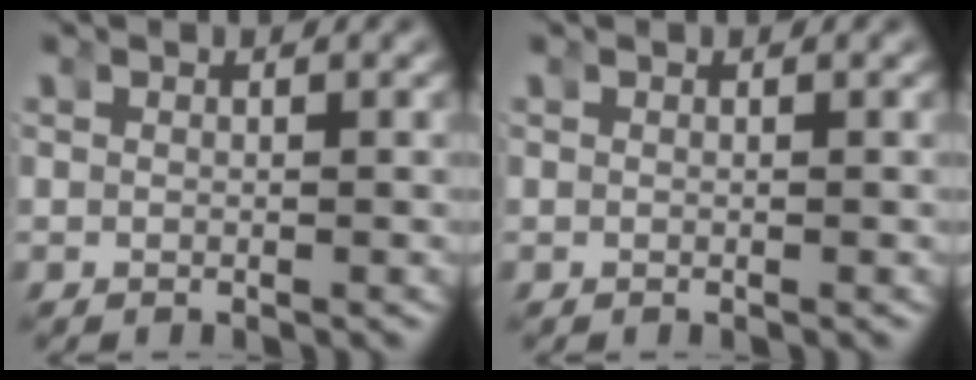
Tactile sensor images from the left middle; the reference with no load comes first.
{"total": 0.0}